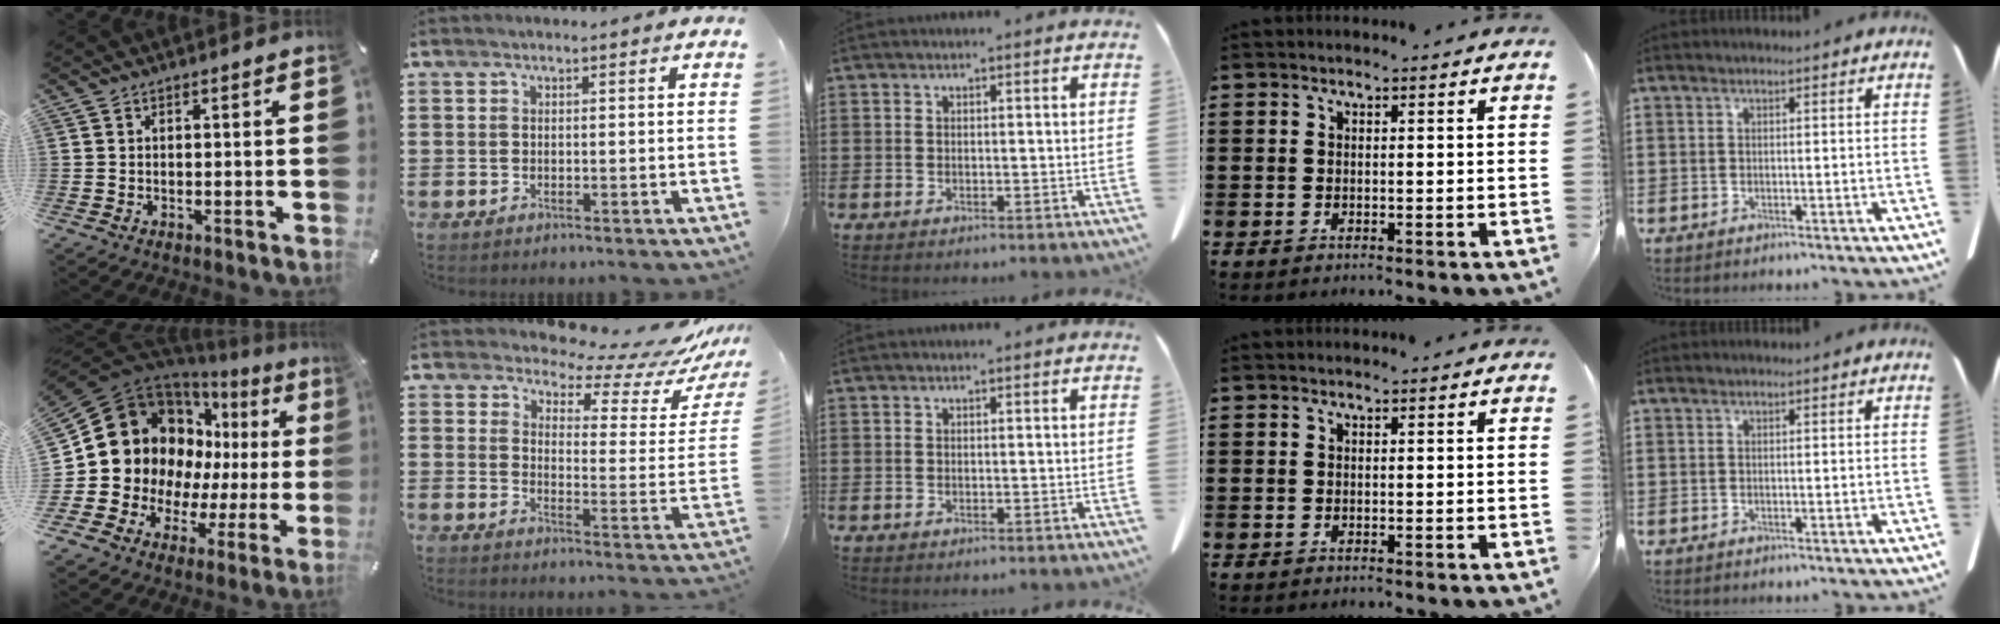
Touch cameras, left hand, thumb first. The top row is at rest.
{"thumb": {"total": 18.6, "force": [5.6, 15.4, 8.8], "torque": [-0.162, -0.048, 0.127]}, "index": {"total": 7.6, "force": [6.7, 2.3, 2.7], "torque": [-0.053, -0.055, 0.112]}}